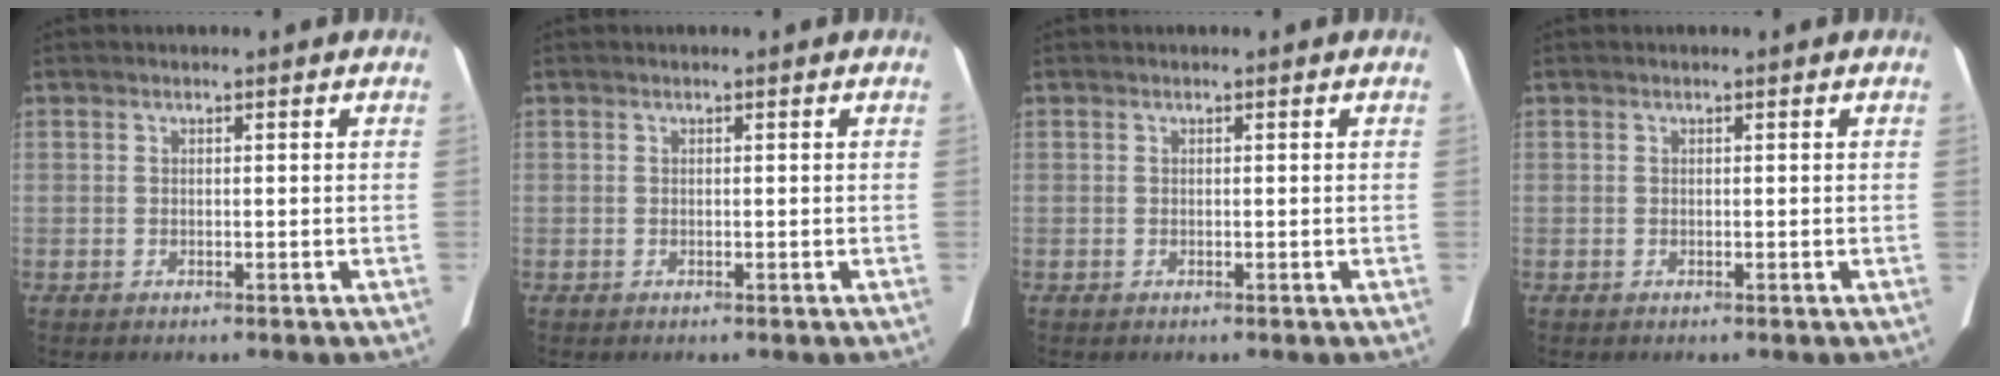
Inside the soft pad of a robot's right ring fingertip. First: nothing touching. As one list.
[{"total": 0.0}, {"total": 0.0}, {"total": 0.0}]